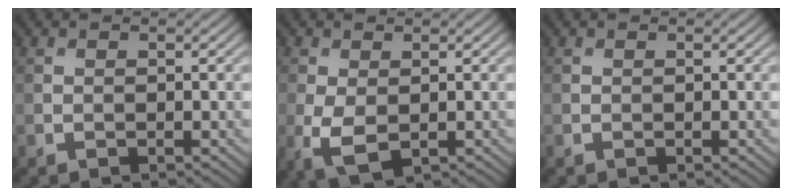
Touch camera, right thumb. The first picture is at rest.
{"total": 4.8, "force": [-1.1, 2.7, 3.8], "torque": [-0.105, -0.016, -0.016]}
{"total": 0.0}